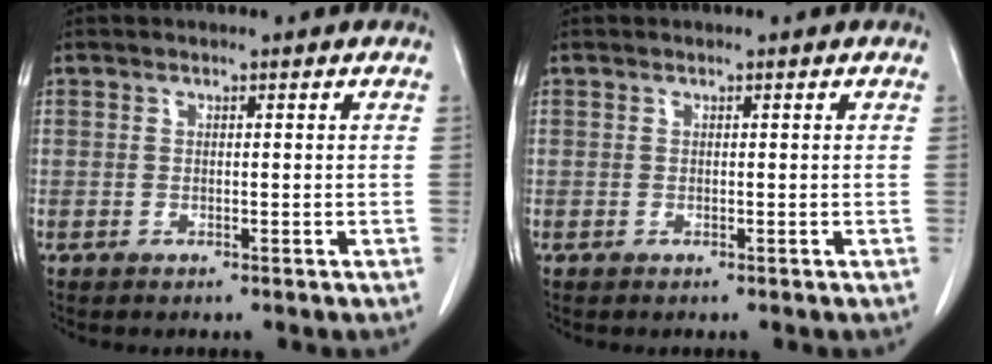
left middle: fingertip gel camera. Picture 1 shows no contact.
{"total": 0.0}